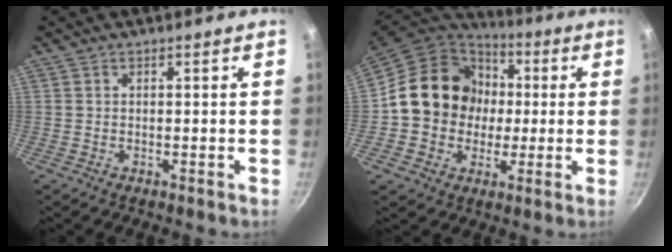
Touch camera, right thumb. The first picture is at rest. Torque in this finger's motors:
{"motor_torque": [1.38, 3.09, 0.90, -1.08, 0.13]}